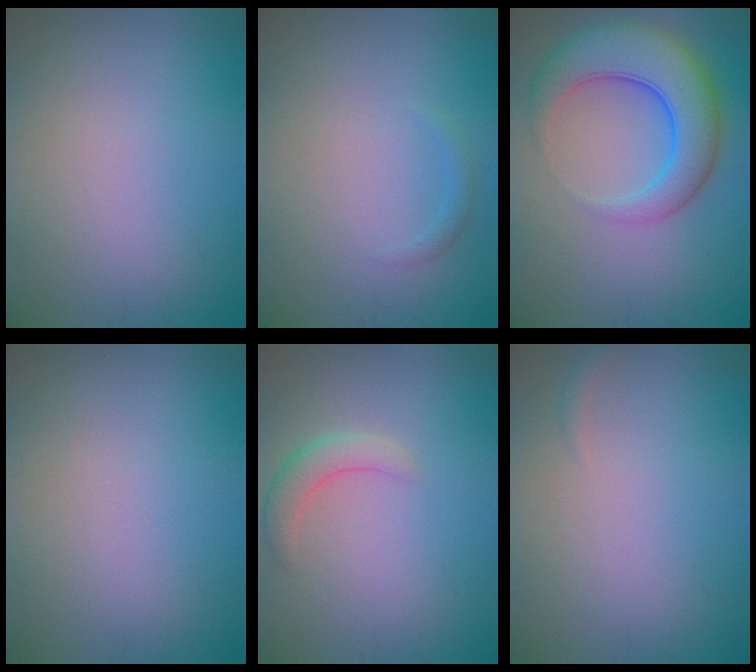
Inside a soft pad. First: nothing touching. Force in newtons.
{"total": 0.8, "press": 0.8, "slide": 0.1}
{"total": 7.1, "press": 7.1, "slide": 0.2}
{"total": 0.0}
{"total": 2.4, "press": 2.4, "slide": 0.2}
{"total": 0.5, "press": 0.5, "slide": 0.0}